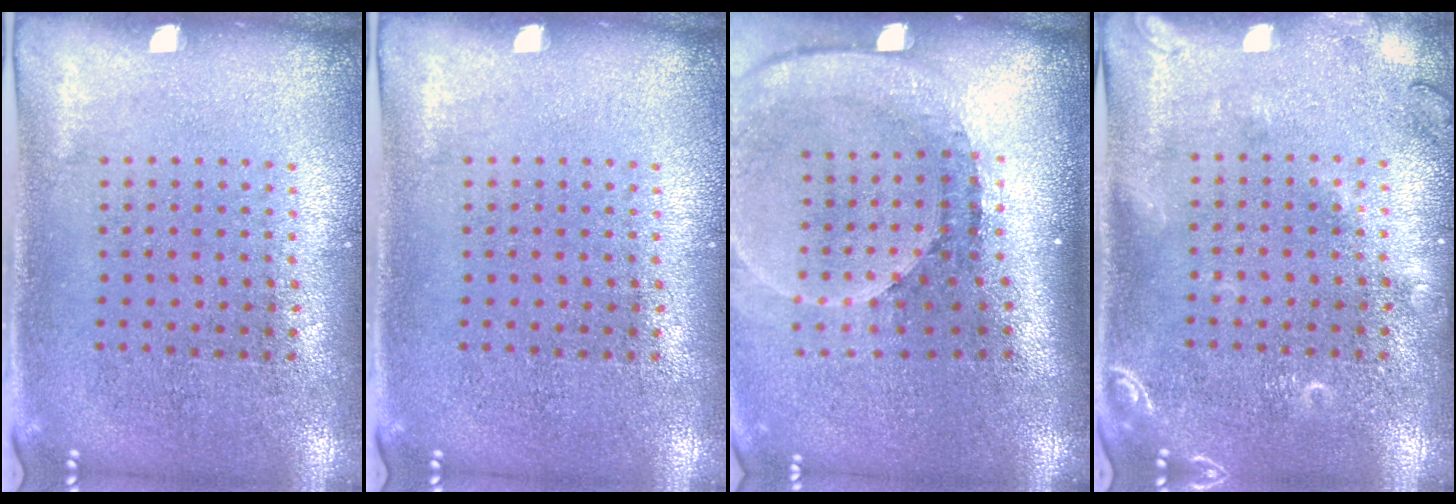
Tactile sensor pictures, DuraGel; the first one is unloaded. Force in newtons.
{"total": 0.0}
{"total": 2.7, "press": 1.8, "slide": 1.9}
{"total": 2.0, "press": 2.0, "slide": 0.3}